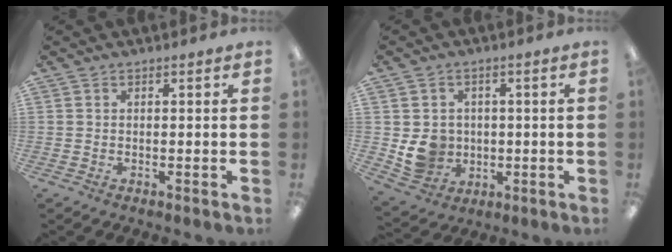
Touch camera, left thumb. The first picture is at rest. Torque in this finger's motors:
{"motor_torque": [-0.43, 0.59, 0.27, -0.34, 0.04]}